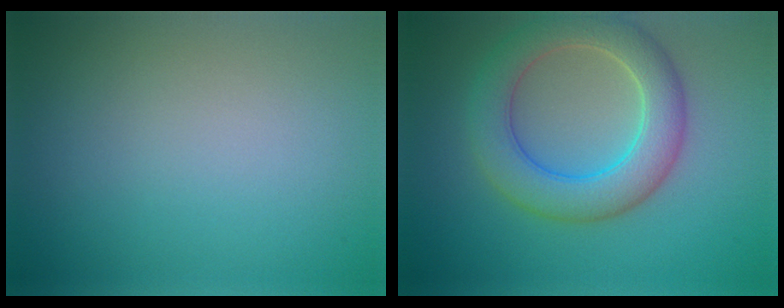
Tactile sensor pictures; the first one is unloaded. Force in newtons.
{"total": 6.4, "press": 6.4, "slide": 0.3}